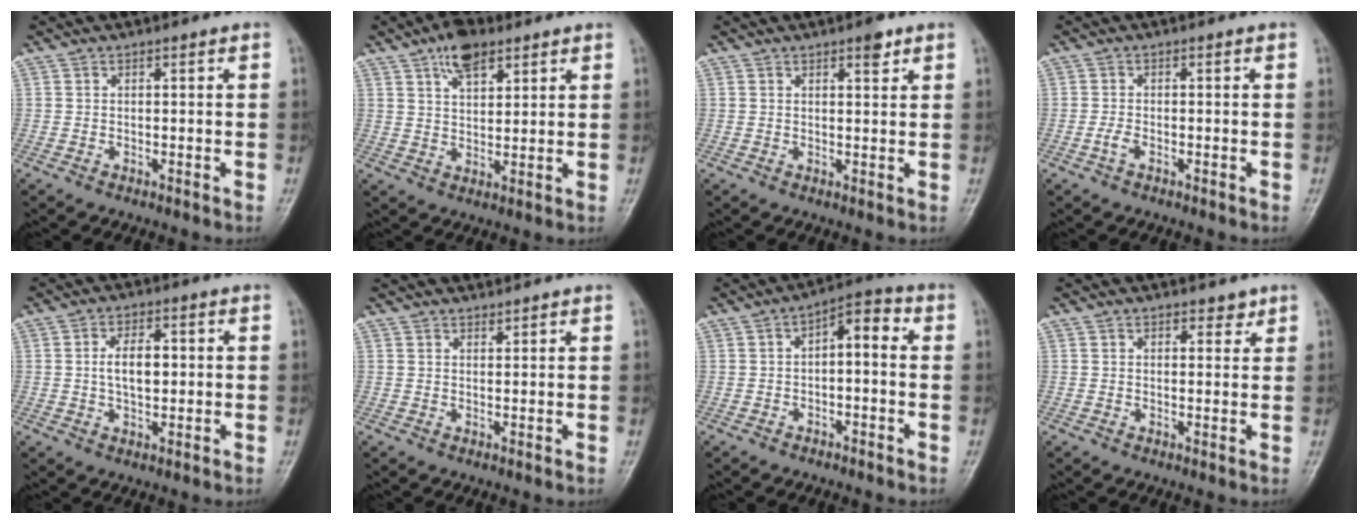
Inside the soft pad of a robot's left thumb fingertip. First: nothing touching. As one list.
[{"total": 7.3, "force": [4.5, 3.7, 4.5], "torque": [-0.055, -0.017, 0.073]}, {"total": 2.5, "force": [1.7, 0.9, 1.7], "torque": [-0.016, -0.009, 0.022]}, {"total": 1.6, "force": [-0.9, 0.8, 1.1], "torque": [-0.028, 0.003, -0.021]}, {"total": 5.7, "force": [0.5, 3.2, 4.7], "torque": [-0.075, 0.004, 0.006]}, {"total": 5.5, "force": [5.0, 1.4, 1.8], "torque": [-0.004, 0.009, 0.083]}, {"total": 6.0, "force": [0.4, 2.9, 5.2], "torque": [-0.062, 0.030, -0.008]}, {"total": 2.3, "force": [1.8, 1.3, 0.7], "torque": [0.010, -0.010, 0.020]}]